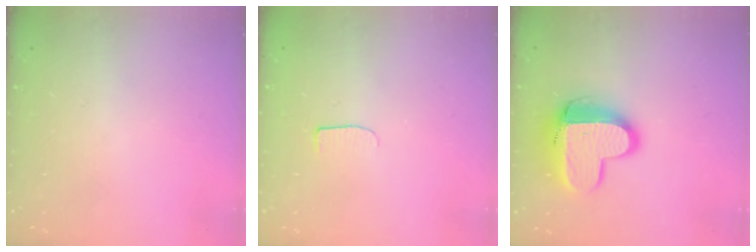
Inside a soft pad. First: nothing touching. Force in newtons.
{"total": 5.3, "press": 5.3, "slide": 0.5}
{"total": 13.0, "press": 13.0, "slide": 1.2}